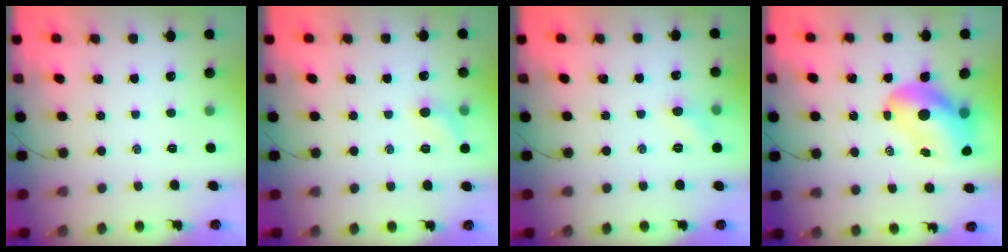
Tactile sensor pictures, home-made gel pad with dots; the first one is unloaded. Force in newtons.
{"total": 5.8, "press": 5.5, "slide": 1.8}
{"total": 5.2, "press": 4.9, "slide": 1.6}
{"total": 12.2, "press": 11.7, "slide": 3.6}